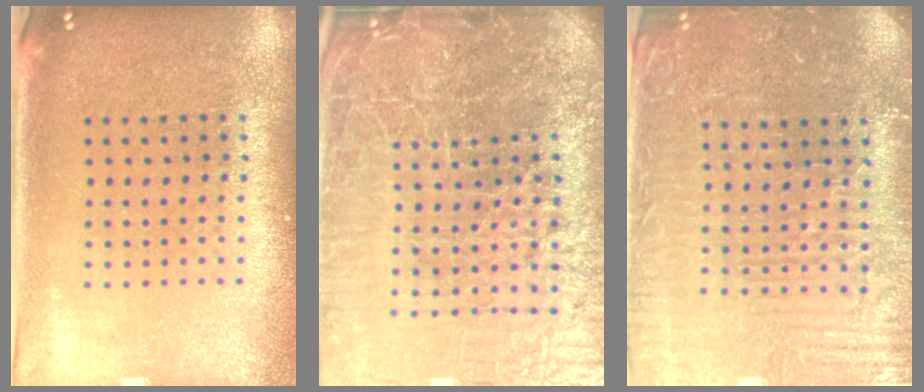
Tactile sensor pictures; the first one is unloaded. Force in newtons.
{"total": 7.7, "press": 6.7, "slide": 3.8}
{"total": 4.6, "press": 4.4, "slide": 1.4}